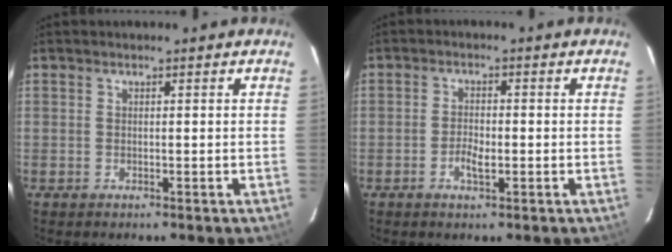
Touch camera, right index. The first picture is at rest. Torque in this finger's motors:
{"motor_torque": [-0.04, -0.04, 0.04, 0.01]}